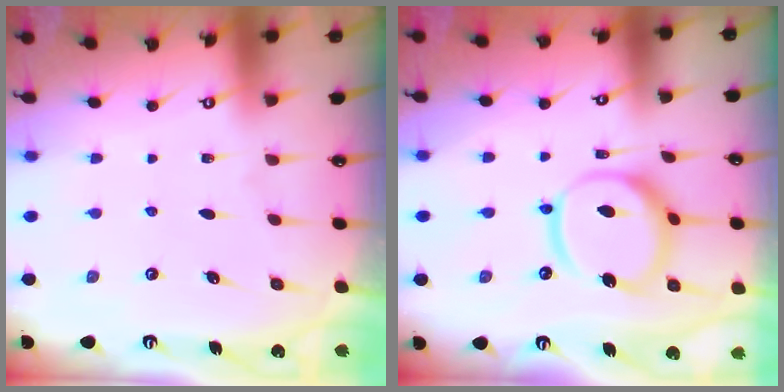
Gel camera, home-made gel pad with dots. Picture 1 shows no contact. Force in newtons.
{"total": 13.0, "press": 12.9, "slide": 1.7}